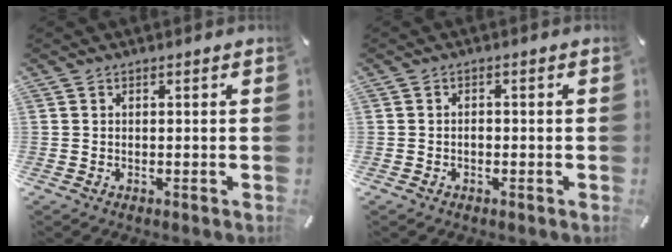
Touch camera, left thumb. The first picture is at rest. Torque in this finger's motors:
{"motor_torque": [-0.04, -0.11, 0.08, -0.05, 0.00]}